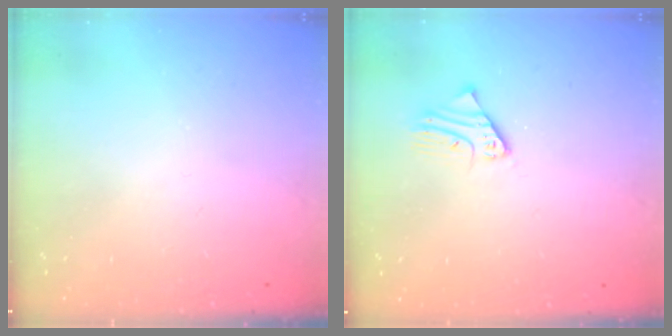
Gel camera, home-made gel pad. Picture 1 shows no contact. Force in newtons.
{"total": 2.5, "press": 2.5, "slide": 0.2}